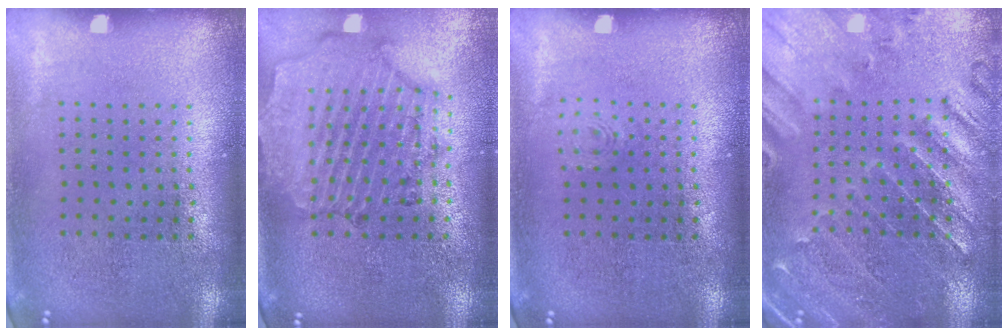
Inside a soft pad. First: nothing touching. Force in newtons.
{"total": 1.7, "press": 1.7, "slide": 0.3}
{"total": 0.8, "press": 0.8, "slide": 0.2}
{"total": 0.8, "press": 0.7, "slide": 0.3}